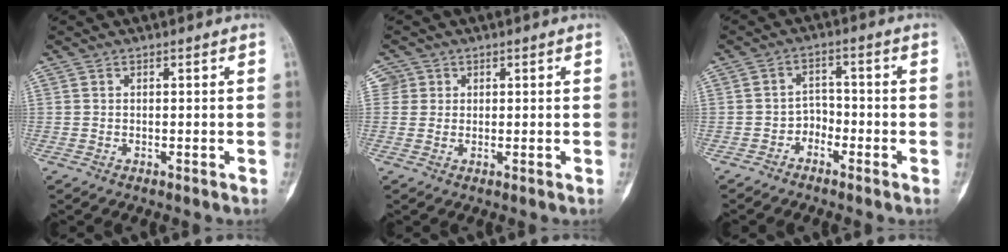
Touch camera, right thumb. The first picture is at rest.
{"total": 2.5, "force": [0.9, 2.3, -0.1], "torque": [0.021, 0.002, 0.009]}
{"total": 3.3, "force": [-2.3, 2.2, 0.8], "torque": [0.008, 0.023, -0.049]}